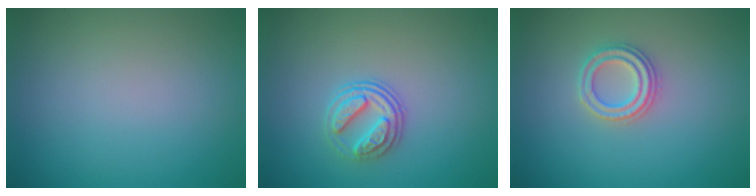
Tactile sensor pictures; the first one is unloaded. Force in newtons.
{"total": 2.9, "press": 2.6, "slide": 1.3}
{"total": 2.3, "press": 2.3, "slide": 0.2}